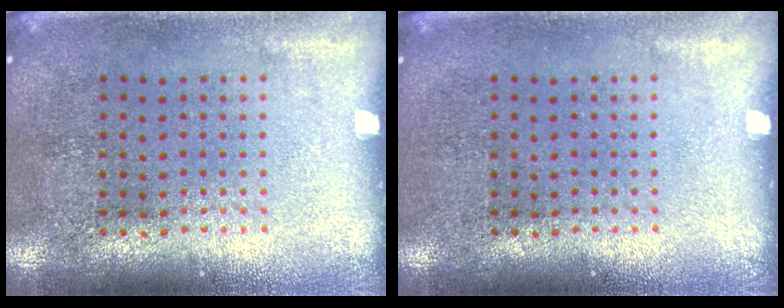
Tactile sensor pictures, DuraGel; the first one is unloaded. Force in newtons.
{"total": 0.0}